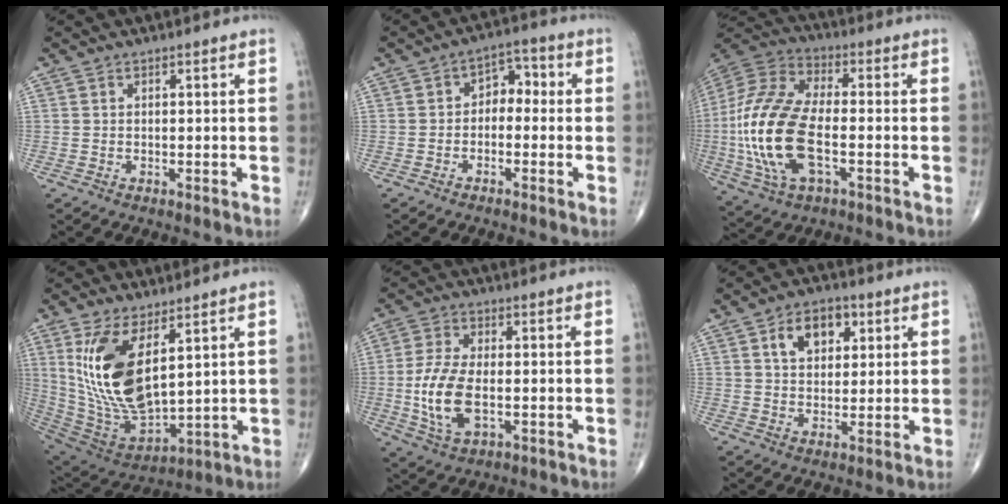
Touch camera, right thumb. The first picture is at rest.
{"total": 4.9, "force": [-0.8, 3.5, 3.3], "torque": [-0.025, 0.030, -0.027]}
{"total": 21.3, "force": [-3.6, 10.2, 18.3], "torque": [-0.410, 0.014, -0.063]}
{"total": 18.0, "force": [5.9, 8.2, 14.9], "torque": [-0.285, -0.032, 0.136]}
{"total": 10.8, "force": [-1.7, 5.4, 9.2], "torque": [-0.195, 0.000, -0.030]}
{"total": 8.4, "force": [3.2, 5.4, 5.5], "torque": [-0.060, -0.003, 0.049]}